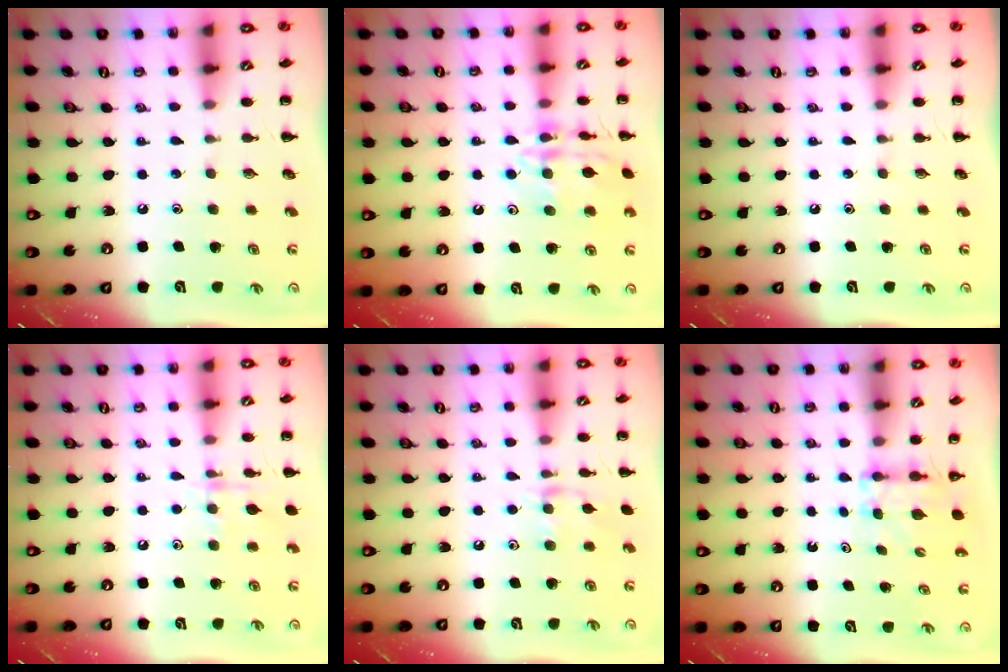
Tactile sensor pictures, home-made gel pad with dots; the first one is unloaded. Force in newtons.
{"total": 14.6, "press": 14.6, "slide": 0.9}
{"total": 0.0}
{"total": 8.6, "press": 8.5, "slide": 1.3}
{"total": 8.5, "press": 8.4, "slide": 1.0}
{"total": 4.2, "press": 4.2, "slide": 0.2}